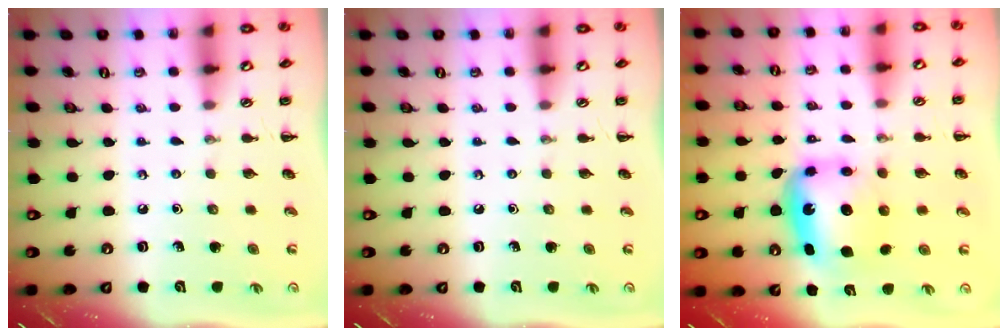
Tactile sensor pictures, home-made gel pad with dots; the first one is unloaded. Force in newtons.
{"total": 0.0}
{"total": 6.3, "press": 6.1, "slide": 1.6}